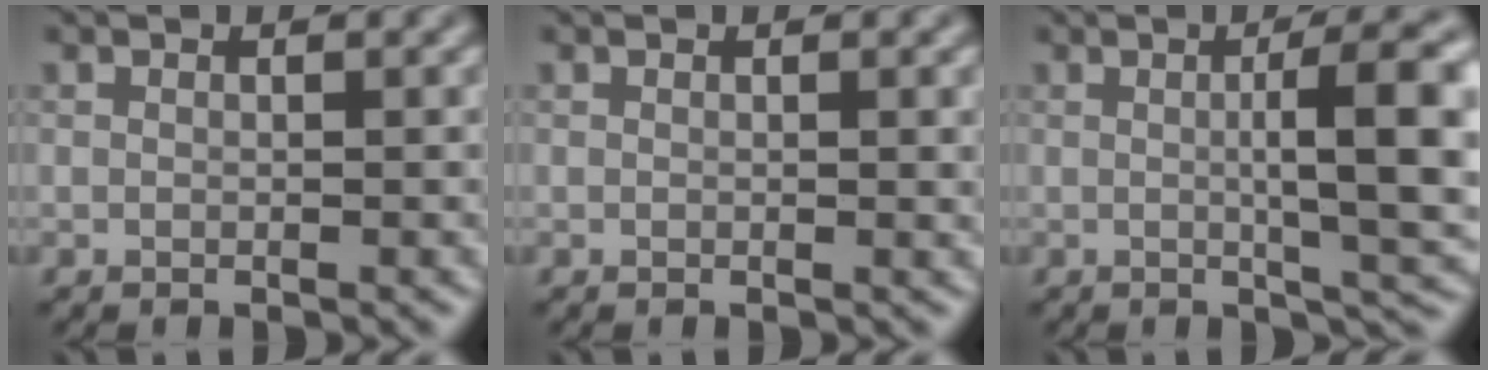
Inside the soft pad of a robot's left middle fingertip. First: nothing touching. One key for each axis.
{"total": 1.1, "fx": 0.2, "fy": 0.3, "fz": 1.1, "tx": -0.011, "ty": 0.000, "tz": 0.001}
{"total": 8.3, "fx": 0.4, "fy": 1.8, "fz": 8.1, "tx": -0.102, "ty": 0.006, "tz": 0.006}